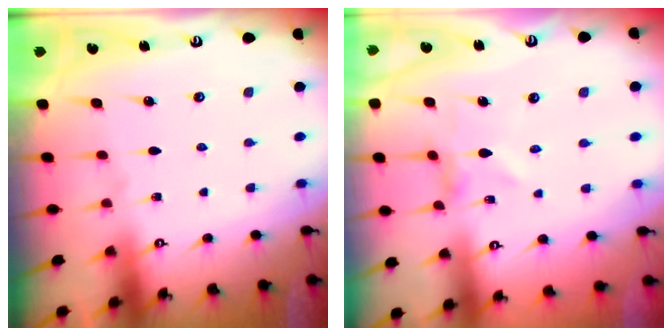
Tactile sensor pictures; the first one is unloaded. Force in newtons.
{"total": 1.8, "press": 1.8, "slide": 0.2}